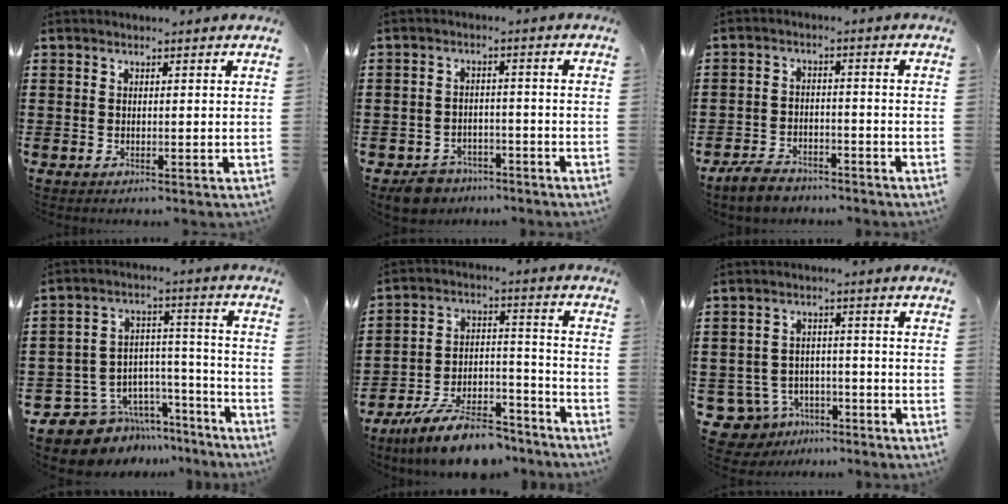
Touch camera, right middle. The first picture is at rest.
{"total": 4.1, "force": [-3.8, 1.4, 0.5], "torque": [-0.020, 0.006, -0.078]}
{"total": 4.0, "force": [-3.7, 1.2, 0.8], "torque": [-0.033, 0.003, -0.078]}
{"total": 8.7, "force": [-7.5, 4.5, 0.7], "torque": [-0.027, 0.012, -0.139]}
{"total": 10.6, "force": [-9.3, 2.7, 4.3], "torque": [-0.076, 0.033, -0.177]}
{"total": 5.2, "force": [-4.2, 2.9, 1.2], "torque": [-0.057, 0.003, -0.087]}